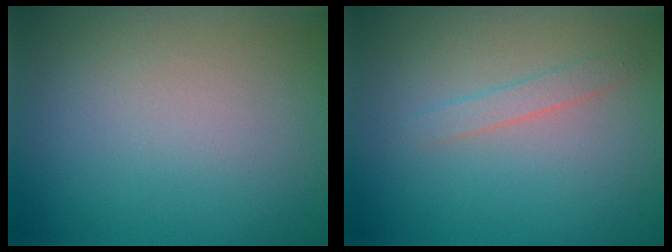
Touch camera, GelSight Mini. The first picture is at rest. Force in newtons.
{"total": 1.2, "press": 1.2, "slide": 0.1}